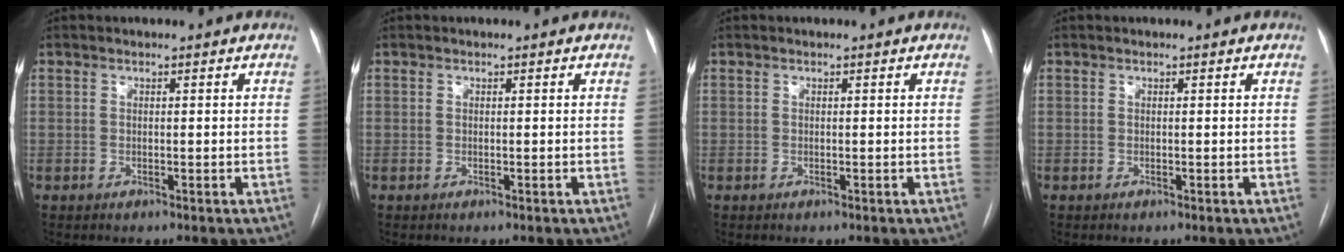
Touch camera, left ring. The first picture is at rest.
{"total": 0.0}
{"total": 0.0}
{"total": 0.0}